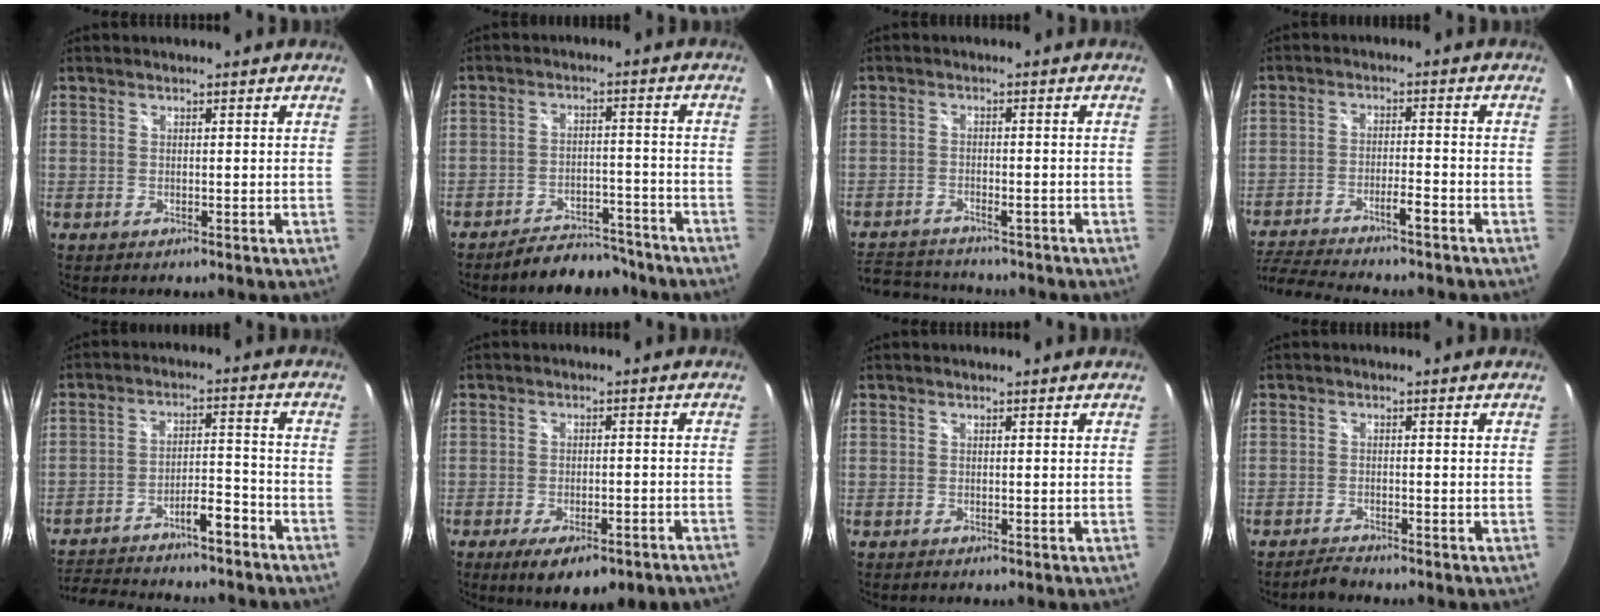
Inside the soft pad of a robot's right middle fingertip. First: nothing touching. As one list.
[{"total": 10.0, "force": [-9.0, 3.2, 2.9], "torque": [-0.064, 0.015, -0.116]}, {"total": 11.0, "force": [-9.7, 4.0, 3.6], "torque": [-0.100, 0.005, -0.149]}, {"total": 13.0, "force": [-11.2, 1.0, 6.4], "torque": [-0.135, -0.008, -0.180]}, {"total": 15.5, "force": [-13.1, 3.6, 7.4], "torque": [-0.140, 0.028, -0.193]}, {"total": 10.4, "force": [-7.4, 2.5, 6.8], "torque": [-0.126, -0.028, -0.100]}, {"total": 0.0}, {"total": 2.2, "force": [-2.1, 0.1, 0.4], "torque": [-0.018, -0.006, -0.041]}]